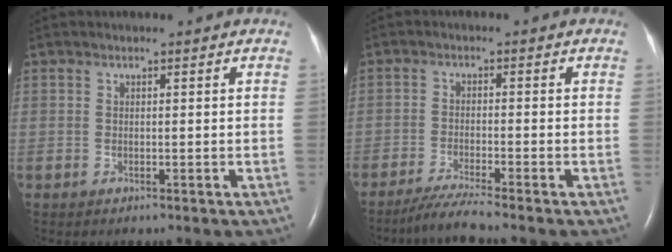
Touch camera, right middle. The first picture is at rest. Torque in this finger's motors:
{"motor_torque": [1.13, -1.01, 0.50, 0.21]}